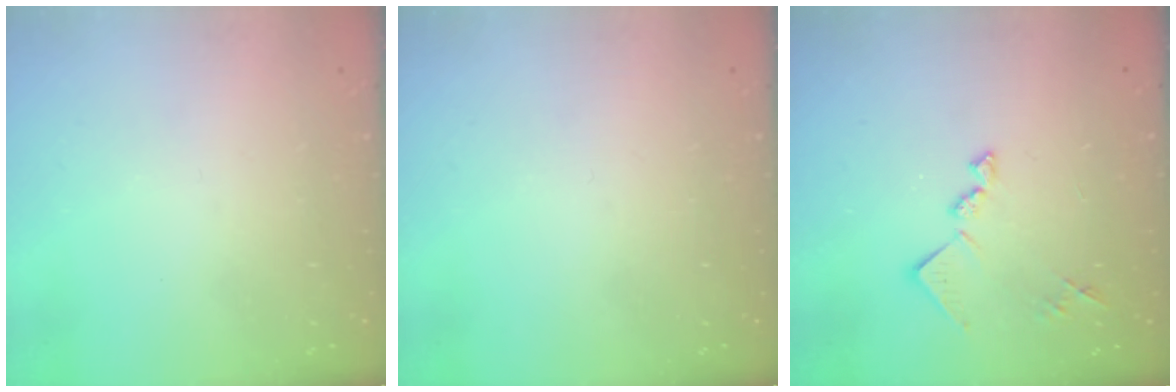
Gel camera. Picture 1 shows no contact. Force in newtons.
{"total": 0.0}
{"total": 11.2, "press": 11.2, "slide": 0.6}